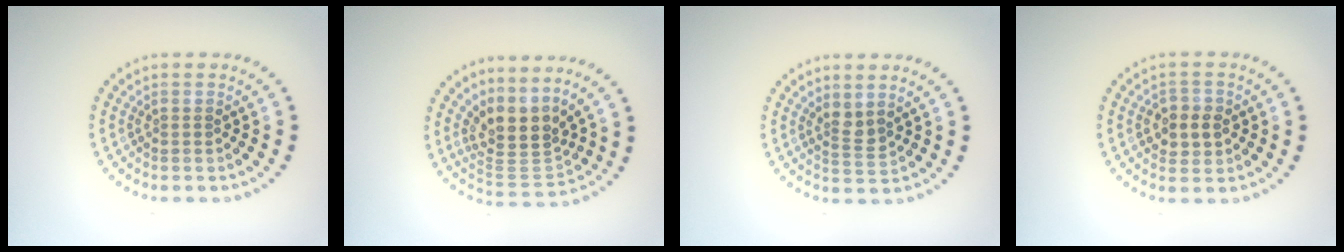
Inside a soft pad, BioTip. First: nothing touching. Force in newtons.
{"total": 4.2, "press": 3.1, "slide": 2.8}
{"total": 1.8, "press": 1.3, "slide": 1.2}
{"total": 2.6, "press": 2.6, "slide": 0.3}